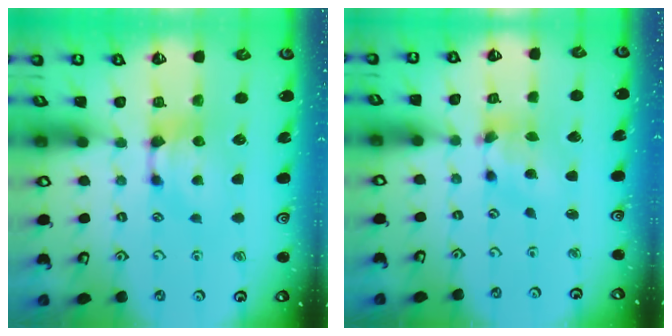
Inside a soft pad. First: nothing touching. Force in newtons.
{"total": 3.4, "press": 3.0, "slide": 1.6}